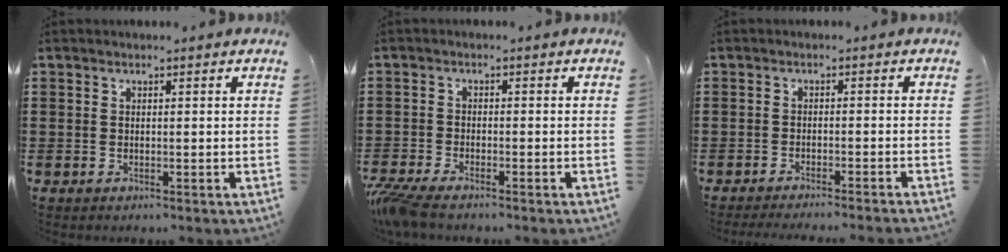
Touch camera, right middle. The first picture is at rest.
{"total": 3.5, "force": [-3.1, 0.2, 1.6], "torque": [-0.055, -0.016, -0.067]}
{"total": 1.9, "force": [-1.8, -0.5, 0.6], "torque": [-0.011, -0.001, -0.034]}